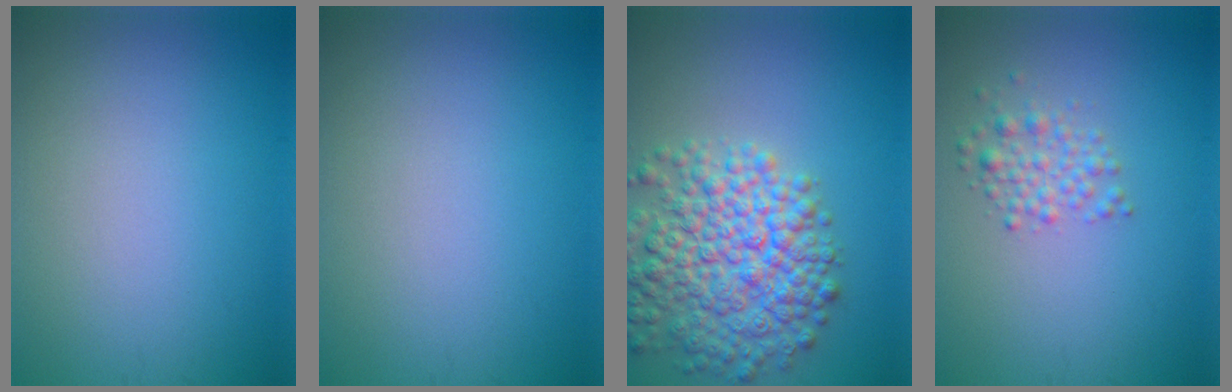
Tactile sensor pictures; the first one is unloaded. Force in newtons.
{"total": 0.0}
{"total": 8.6, "press": 8.6, "slide": 0.4}
{"total": 2.1, "press": 2.1, "slide": 0.0}